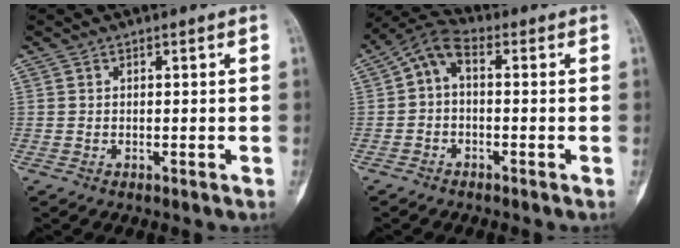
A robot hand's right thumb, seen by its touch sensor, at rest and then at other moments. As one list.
[{"total": 6.0, "force": [0.0, 3.3, 5.0], "torque": [-0.089, 0.029, -0.015]}]